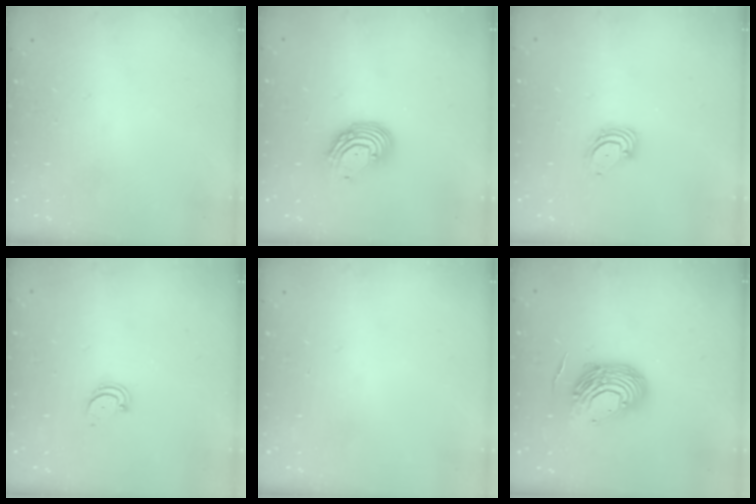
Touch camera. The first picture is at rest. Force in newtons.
{"total": 9.4, "press": 9.3, "slide": 1.1}
{"total": 3.6, "press": 3.6, "slide": 0.3}
{"total": 1.9, "press": 1.9, "slide": 0.2}
{"total": 0.0}
{"total": 13.3, "press": 13.1, "slide": 2.1}